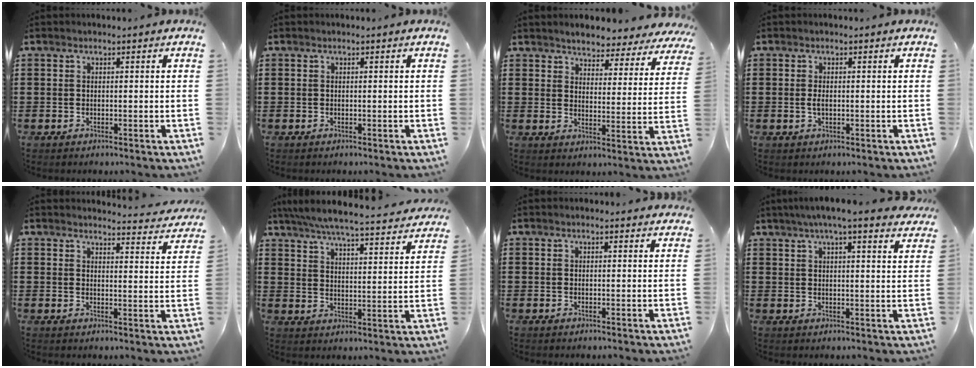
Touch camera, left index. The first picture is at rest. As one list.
[{"total": 0.0}, {"total": 3.7, "force": [3.7, 0.5, 0.0], "torque": [-0.024, -0.023, 0.061]}, {"total": 1.4, "force": [-0.1, 0.5, 1.2], "torque": [-0.032, -0.001, -0.006]}, {"total": 3.3, "force": [3.3, -0.1, 0.5], "torque": [-0.009, -0.026, 0.055]}, {"total": 6.0, "force": [5.6, -0.4, 2.0], "torque": [-0.064, -0.042, 0.094]}, {"total": 1.0, "force": [0.9, 0.2, 0.3], "torque": [-0.008, 0.001, 0.017]}, {"total": 5.1, "force": [4.3, -0.2, 2.8], "torque": [-0.067, -0.007, 0.075]}]